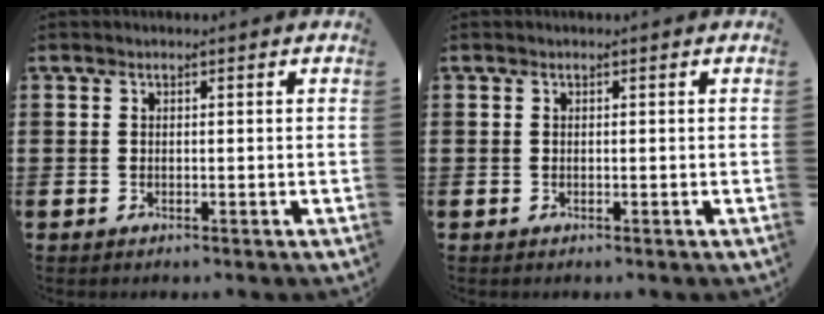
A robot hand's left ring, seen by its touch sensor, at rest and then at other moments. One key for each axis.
{"total": 0.0}